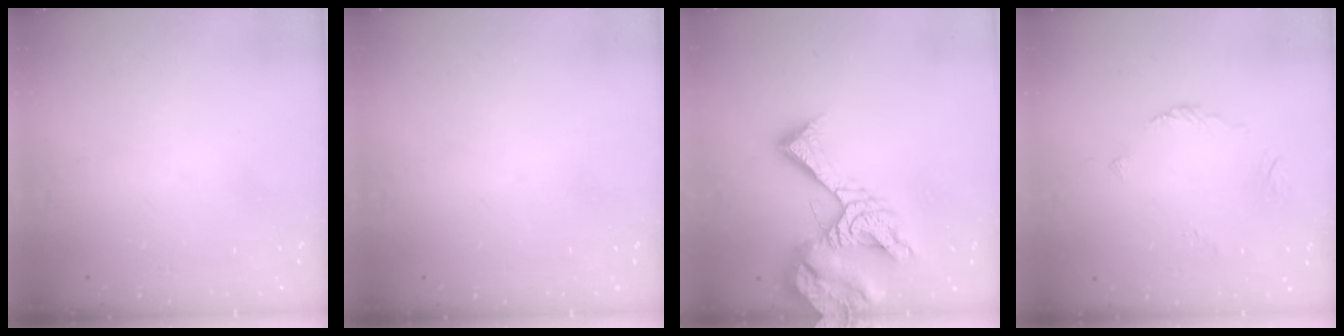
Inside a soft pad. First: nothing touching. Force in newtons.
{"total": 0.0}
{"total": 14.8, "press": 14.7, "slide": 1.8}
{"total": 2.5, "press": 2.4, "slide": 0.7}